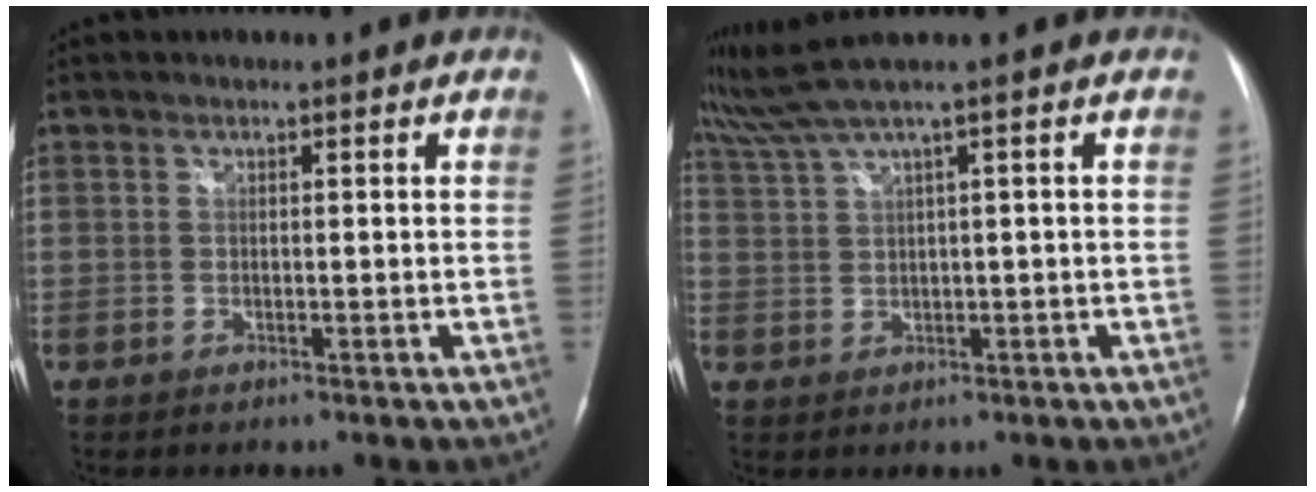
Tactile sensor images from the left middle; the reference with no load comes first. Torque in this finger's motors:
{"motor_torque": [-0.11, -0.25, -0.05, 0.01]}